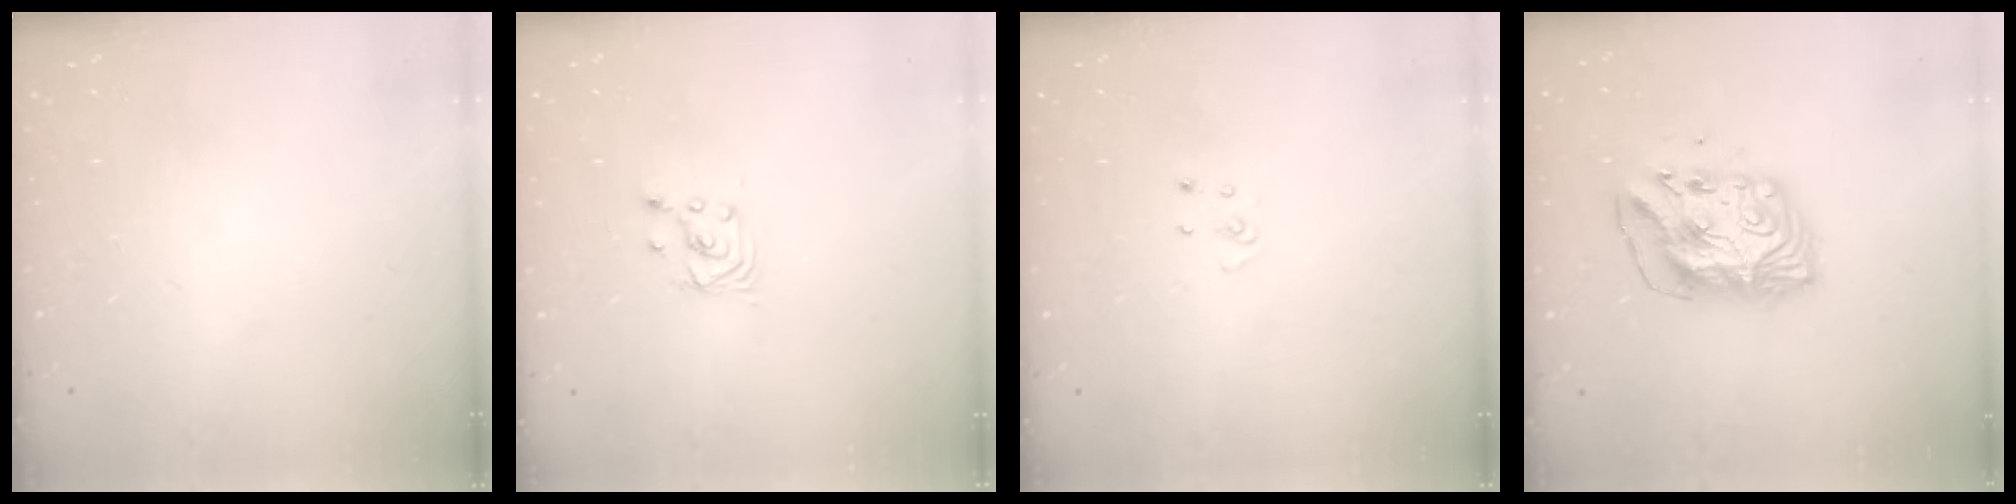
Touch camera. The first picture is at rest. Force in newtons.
{"total": 2.5, "press": 2.5, "slide": 0.2}
{"total": 2.5, "press": 2.5, "slide": 0.3}
{"total": 11.2, "press": 11.2, "slide": 1.1}